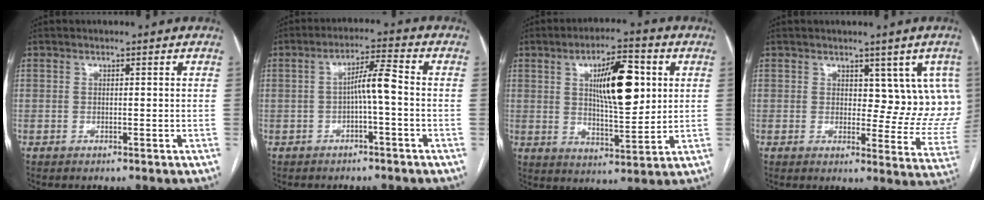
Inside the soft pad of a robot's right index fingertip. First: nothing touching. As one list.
[{"total": 4.8, "force": [-0.8, 0.1, 4.8], "torque": [-0.079, 0.017, -0.012]}, {"total": 12.3, "force": [3.2, 3.4, 11.4], "torque": [-0.187, 0.006, 0.055]}, {"total": 8.8, "force": [3.4, 4.7, 6.6], "torque": [-0.045, -0.004, 0.043]}]